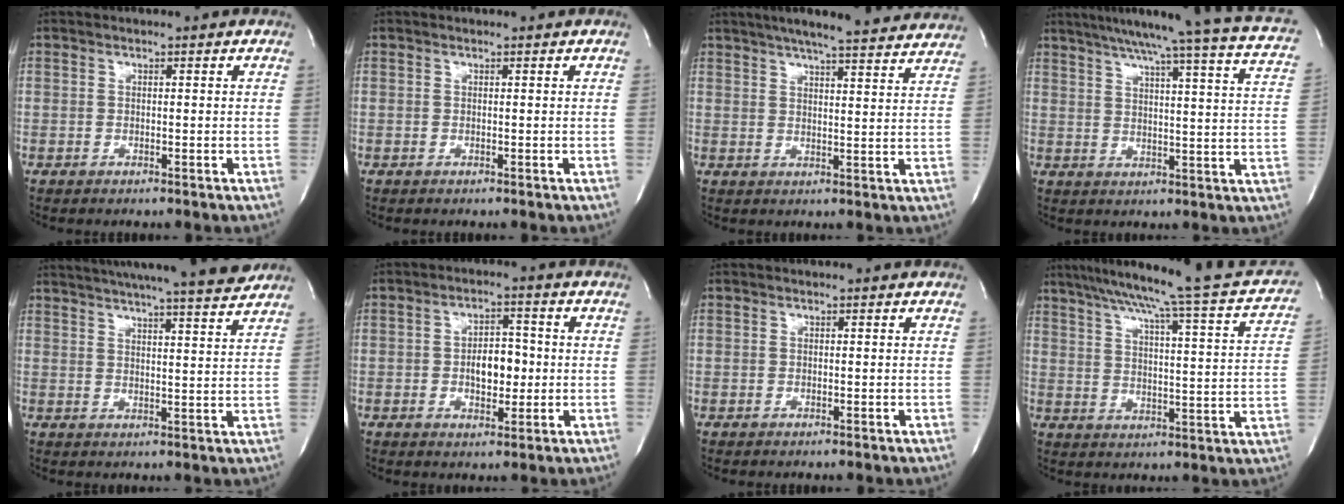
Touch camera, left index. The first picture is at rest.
{"total": 0.0}
{"total": 19.3, "force": [17.2, 1.7, 8.6], "torque": [-0.132, 0.011, 0.215]}
{"total": 24.2, "force": [20.4, -0.3, 13.0], "torque": [-0.200, -0.029, 0.247]}
{"total": 18.7, "force": [16.9, -0.2, 7.9], "torque": [-0.131, -0.016, 0.224]}
{"total": 5.7, "force": [-0.8, 3.1, 4.7], "torque": [-0.075, 0.006, -0.011]}
{"total": 0.0}
{"total": 24.7, "force": [21.5, 0.9, 12.1], "torque": [-0.188, -0.025, 0.269]}